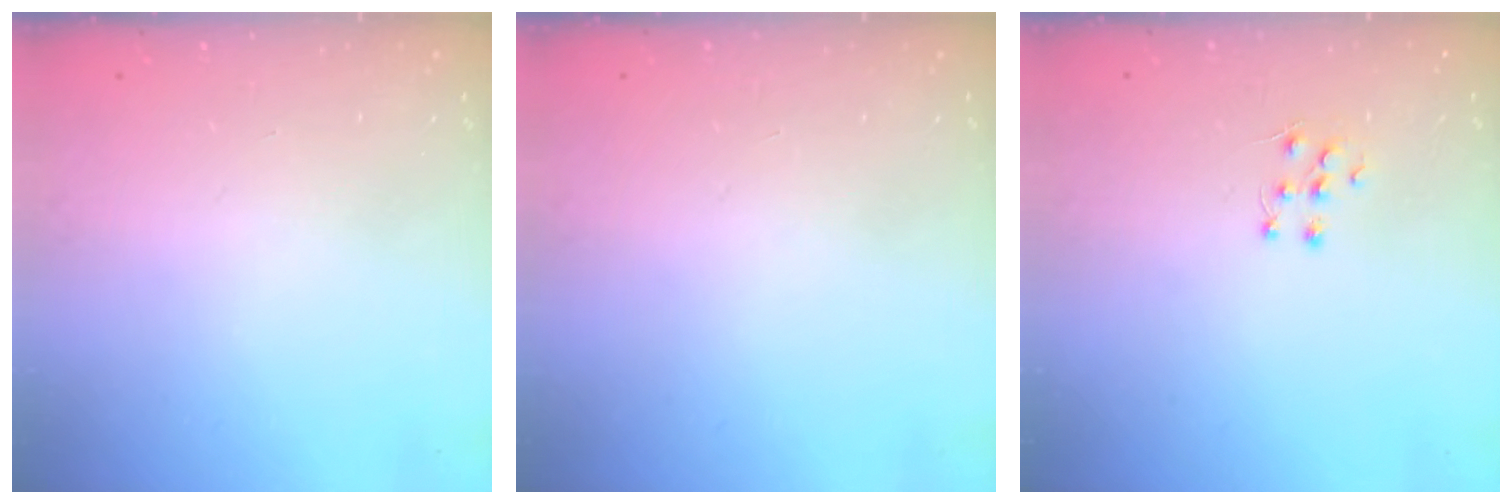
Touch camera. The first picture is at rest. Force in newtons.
{"total": 0.0}
{"total": 4.9, "press": 4.9, "slide": 0.4}